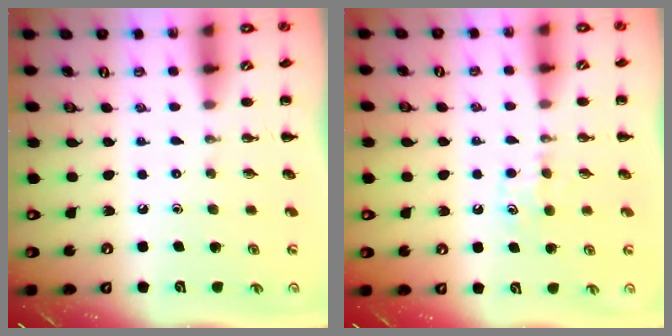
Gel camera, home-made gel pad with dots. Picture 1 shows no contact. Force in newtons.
{"total": 4.6, "press": 4.4, "slide": 1.4}